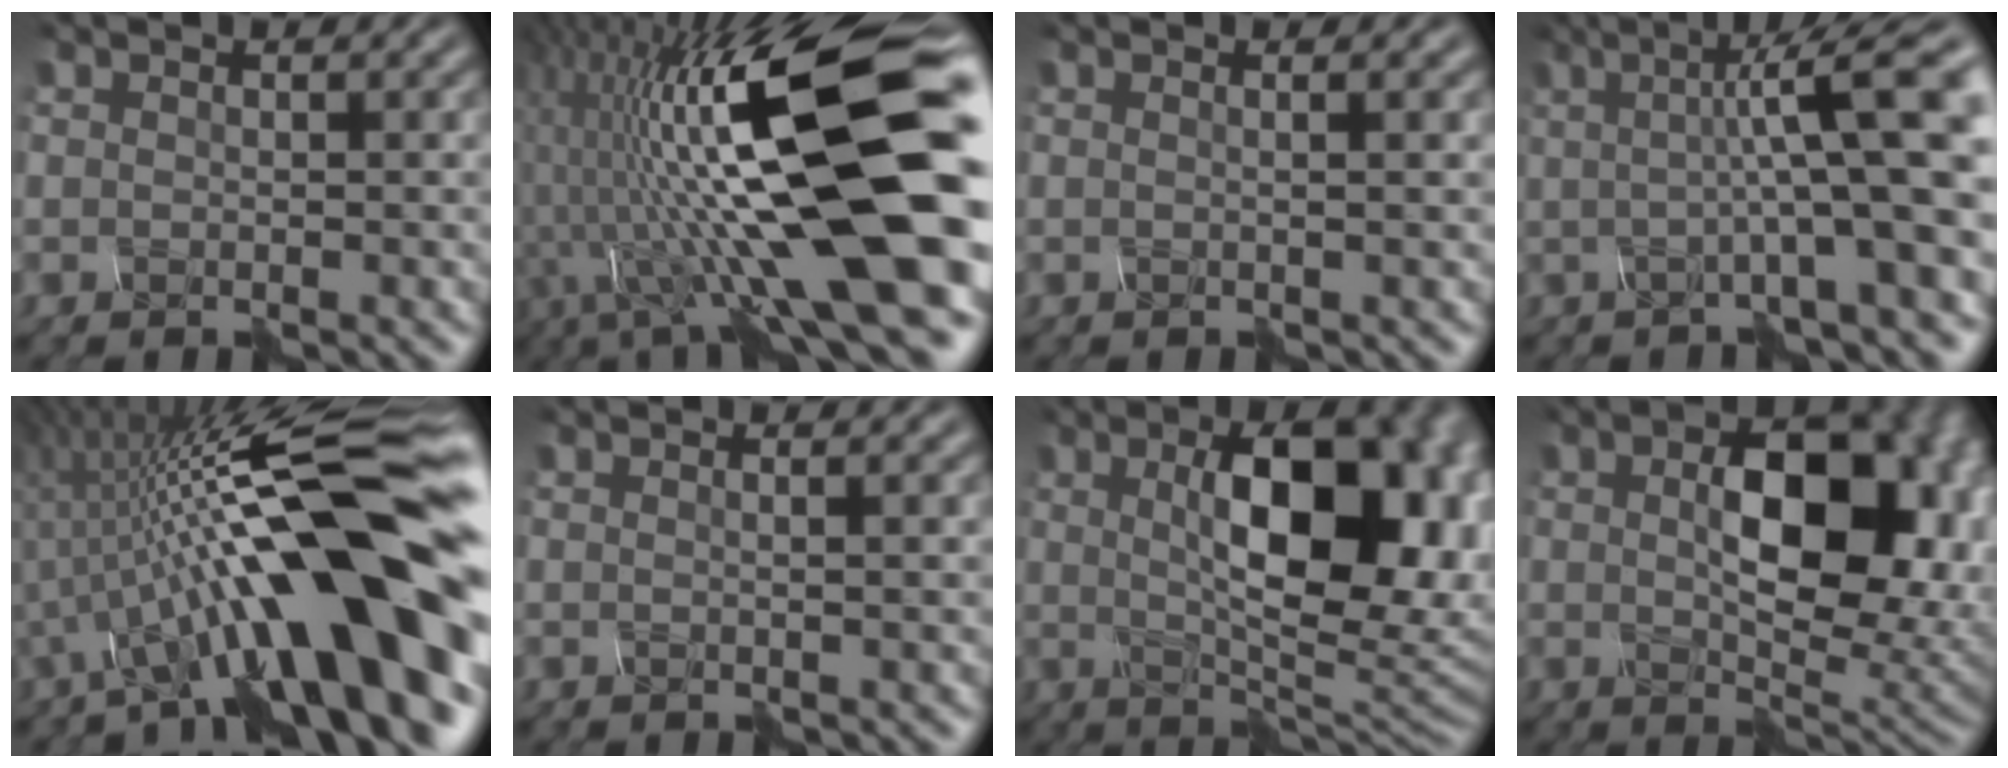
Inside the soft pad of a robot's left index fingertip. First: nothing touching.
{"total": 17.0, "force": [-1.1, 5.8, 15.9], "torque": [-0.268, 0.025, -0.007]}
{"total": 2.5, "force": [0.7, 1.2, 2.1], "torque": [-0.017, 0.033, -0.012]}
{"total": 8.9, "force": [0.3, 1.4, 8.7], "torque": [-0.129, 0.015, 0.018]}
{"total": 15.8, "force": [-4.4, 3.6, 14.8], "torque": [-0.202, 0.037, -0.062]}
{"total": 2.2, "force": [0.6, 1.1, 1.8], "torque": [-0.013, 0.029, -0.012]}
{"total": 13.1, "force": [1.5, 5.7, 11.7], "torque": [-0.140, 0.020, 0.035]}
{"total": 10.8, "force": [0.8, 5.8, 9.0], "torque": [-0.133, 0.002, 0.037]}